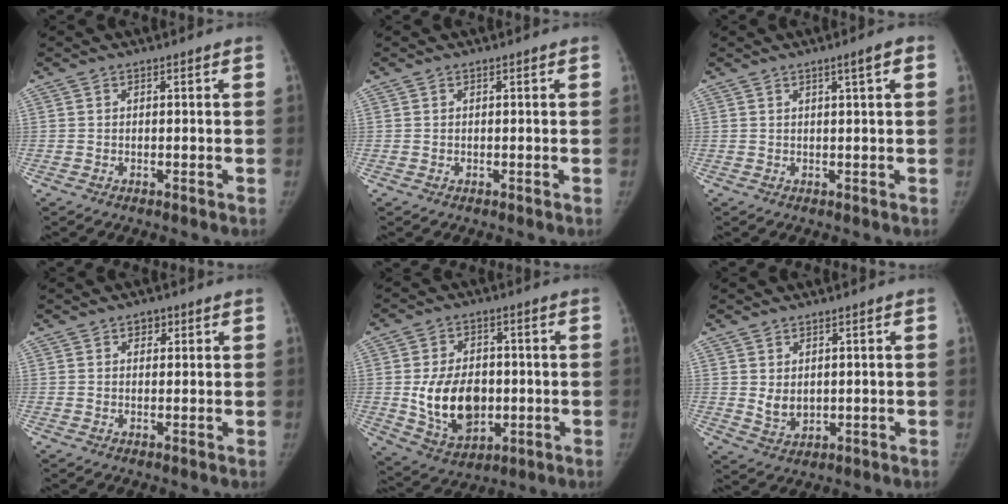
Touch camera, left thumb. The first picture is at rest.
{"total": 0.0}
{"total": 2.4, "force": [1.0, 0.1, 2.1], "torque": [-0.028, 0.000, 0.016]}
{"total": 2.3, "force": [1.2, 1.7, 1.0], "torque": [0.002, -0.003, 0.013]}
{"total": 14.0, "force": [-1.0, 9.8, 9.9], "torque": [-0.136, -0.005, -0.001]}
{"total": 4.1, "force": [0.8, 3.1, 2.5], "torque": [-0.033, -0.015, 0.027]}